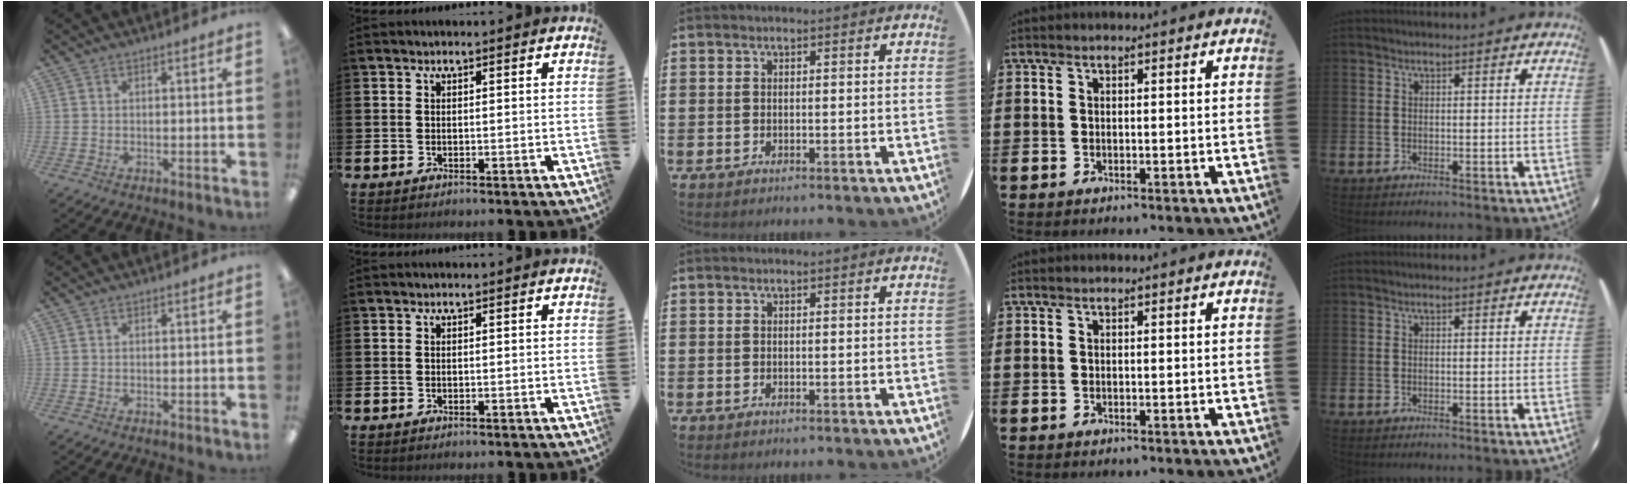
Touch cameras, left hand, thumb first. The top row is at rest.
{}